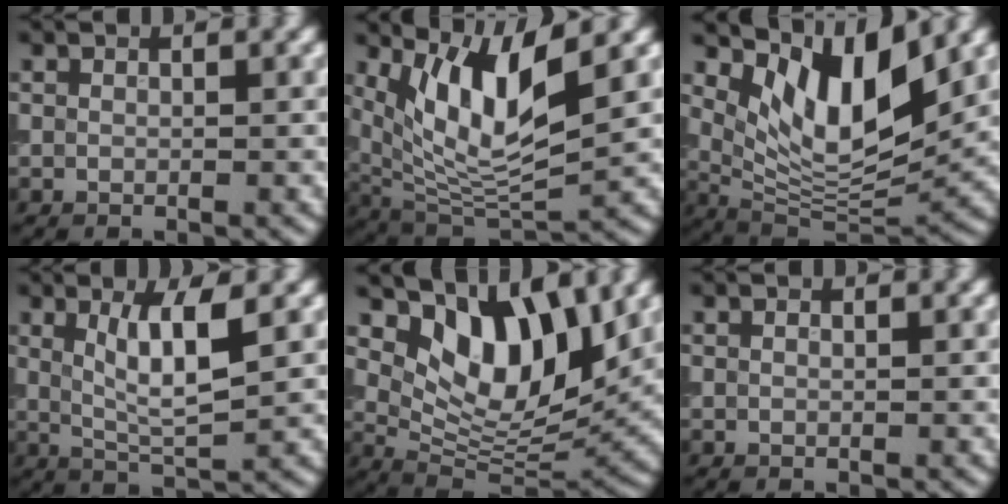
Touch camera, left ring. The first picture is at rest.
{"total": 8.3, "force": [3.5, 2.7, 7.0], "torque": [-0.138, -0.014, 0.067]}
{"total": 9.0, "force": [4.3, 3.5, 7.0], "torque": [-0.119, -0.019, 0.081]}
{"total": 4.8, "force": [1.5, 1.0, 4.5], "torque": [-0.086, -0.008, 0.031]}
{"total": 9.0, "force": [4.6, 4.2, 6.4], "torque": [-0.105, -0.013, 0.078]}
{"total": 0.0}